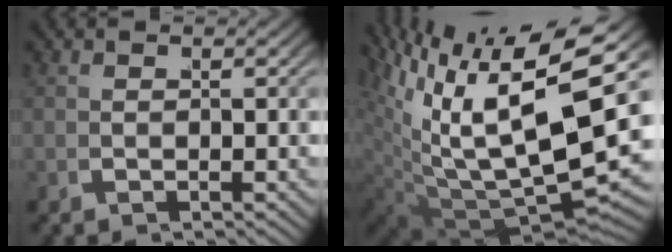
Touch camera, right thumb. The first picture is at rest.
{"total": 18.5, "force": [0.3, 10.2, 15.4], "torque": [-0.271, -0.051, 0.030]}